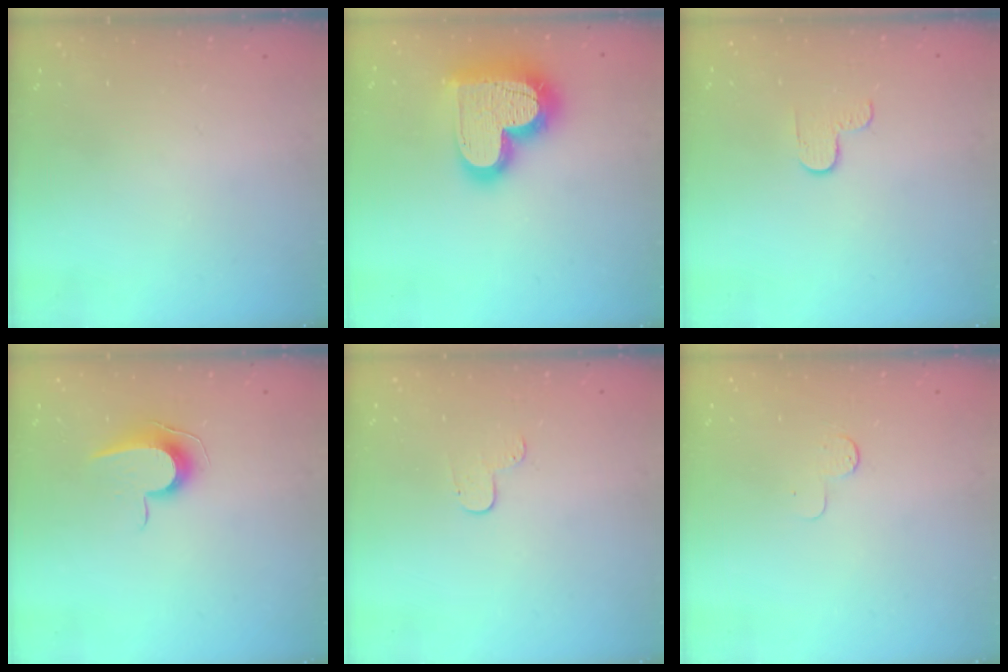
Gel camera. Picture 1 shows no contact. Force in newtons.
{"total": 23.3, "press": 23.2, "slide": 1.9}
{"total": 2.7, "press": 2.6, "slide": 0.4}
{"total": 8.8, "press": 8.7, "slide": 0.8}
{"total": 4.1, "press": 4.1, "slide": 0.4}
{"total": 4.1, "press": 4.0, "slide": 0.4}